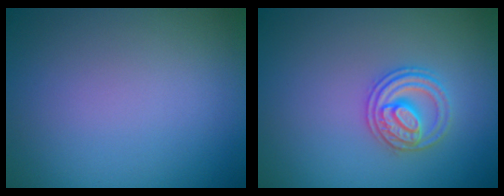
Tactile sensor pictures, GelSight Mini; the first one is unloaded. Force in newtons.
{"total": 2.6, "press": 2.5, "slide": 0.7}